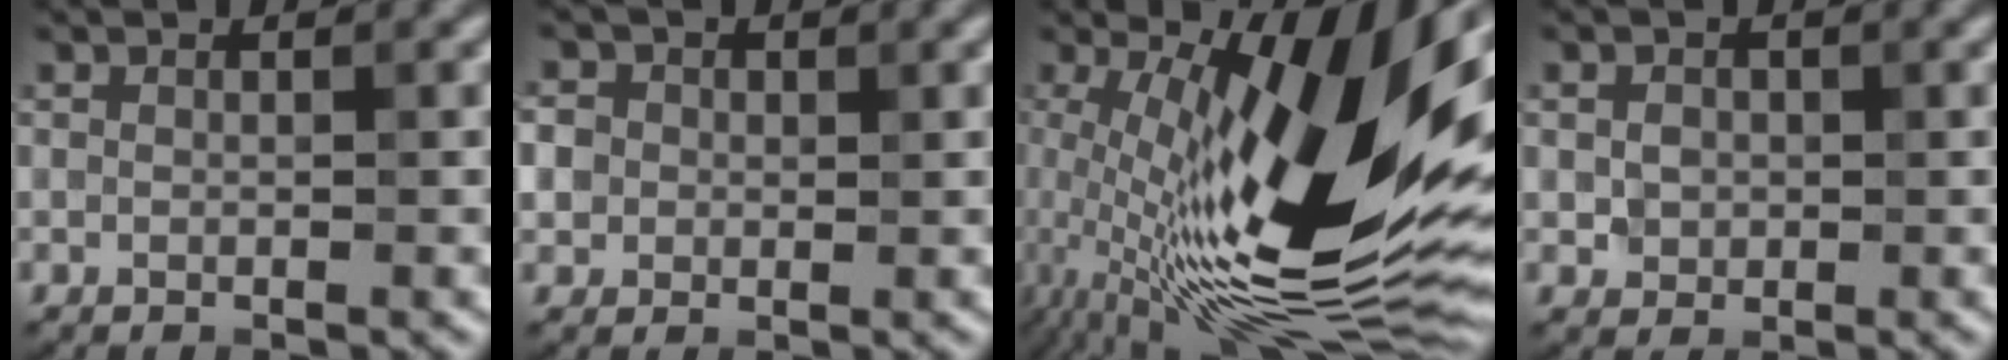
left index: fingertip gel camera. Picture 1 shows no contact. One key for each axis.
{"total": 3.9, "fx": 0.7, "fy": 3.6, "fz": 1.4, "tx": -0.024, "ty": 0.018, "tz": -0.006}
{"total": 17.5, "fx": 2.0, "fy": 6.3, "fz": 16.3, "tx": -0.277, "ty": -0.005, "tz": 0.028}
{"total": 1.7, "fx": 0.1, "fy": 1.5, "fz": 0.7, "tx": -0.010, "ty": -0.005, "tz": 0.003}